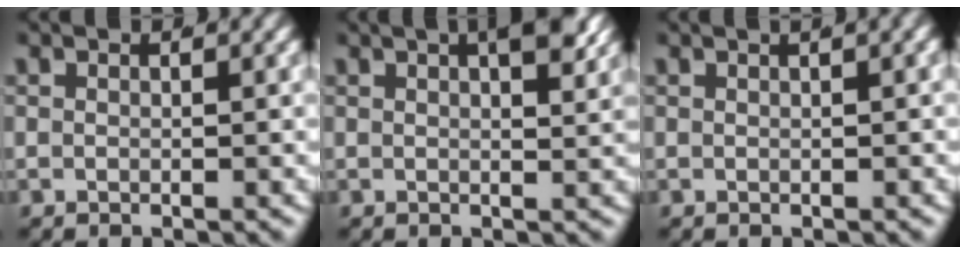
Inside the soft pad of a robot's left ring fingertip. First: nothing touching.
{"total": 4.1, "force": [2.0, 1.0, 3.5], "torque": [-0.038, 0.008, 0.027]}
{"total": 1.3, "force": [0.7, 0.0, 1.1], "torque": [0.001, 0.018, 0.006]}